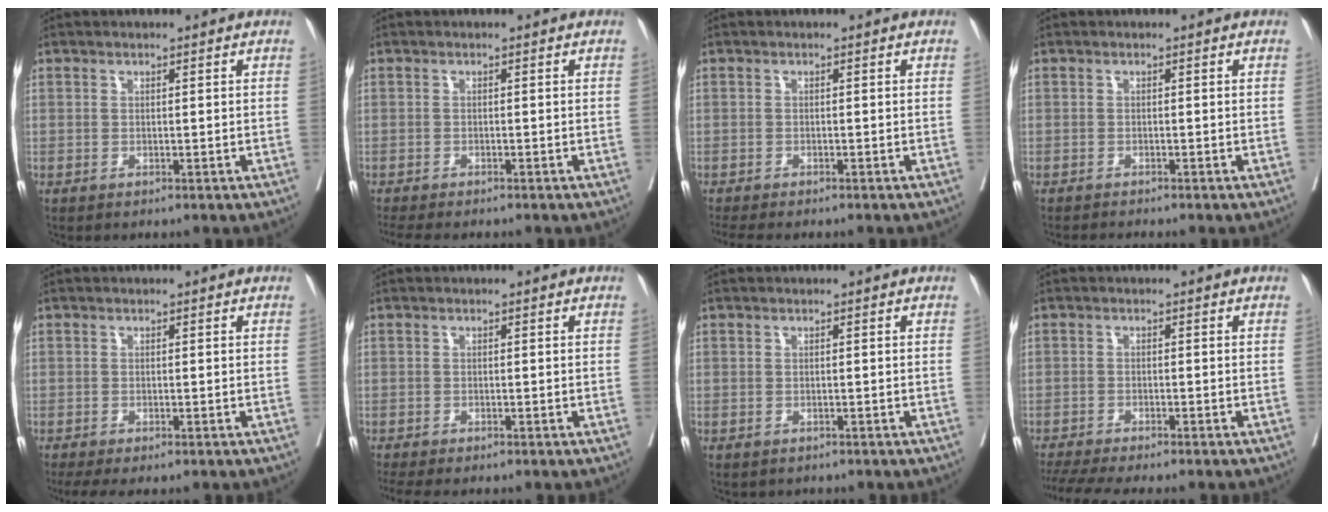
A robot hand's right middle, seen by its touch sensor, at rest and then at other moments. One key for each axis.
{"total": 6.0, "fx": -5.3, "fy": 1.0, "fz": 2.7, "tx": -0.036, "ty": -0.011, "tz": -0.081}
{"total": 4.9, "fx": -4.4, "fy": 0.7, "fz": 2.2, "tx": -0.028, "ty": -0.012, "tz": -0.068}
{"total": 1.6, "fx": -1.5, "fy": -0.5, "fz": 0.3, "tx": -0.004, "ty": -0.004, "tz": -0.025}
{"total": 4.8, "fx": -3.8, "fy": 1.1, "fz": 2.7, "tx": -0.039, "ty": -0.014, "tz": -0.059}
{"total": 4.8, "fx": -4.2, "fy": 0.8, "fz": 2.3, "tx": -0.031, "ty": -0.010, "tz": -0.067}
{"total": 1.0, "fx": -0.8, "fy": 0.5, "fz": -0.1, "tx": -0.009, "ty": 0.000, "tz": -0.012}
{"total": 10.3, "fx": -9.0, "fy": 0.7, "fz": 4.9, "tx": -0.066, "ty": -0.013, "tz": -0.136}